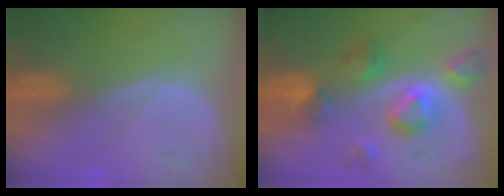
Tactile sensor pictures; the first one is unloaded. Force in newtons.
{"total": 7.6, "press": 7.5, "slide": 1.4}